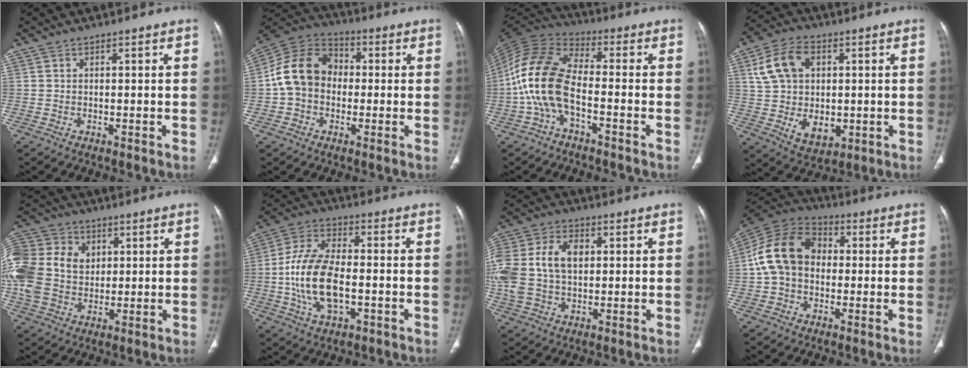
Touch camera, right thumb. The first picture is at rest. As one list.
[{"total": 12.8, "force": [-0.4, 10.3, 7.6], "torque": [-0.127, 0.037, -0.020]}, {"total": 13.3, "force": [-3.4, 6.9, 10.8], "torque": [-0.231, 0.047, -0.077]}, {"total": 14.5, "force": [1.6, 10.4, 10.0], "torque": [-0.144, 0.002, 0.038]}, {"total": 21.7, "force": [2.9, 17.0, 13.1], "torque": [-0.313, 0.032, 0.064]}, {"total": 14.5, "force": [-2.5, 7.8, 12.0], "torque": [-0.238, 0.021, -0.046]}, {"total": 17.4, "force": [2.1, 11.9, 12.4], "torque": [-0.295, 0.015, 0.043]}, {"total": 14.4, "force": [0.5, 11.0, 9.3], "torque": [-0.165, 0.036, -0.002]}]